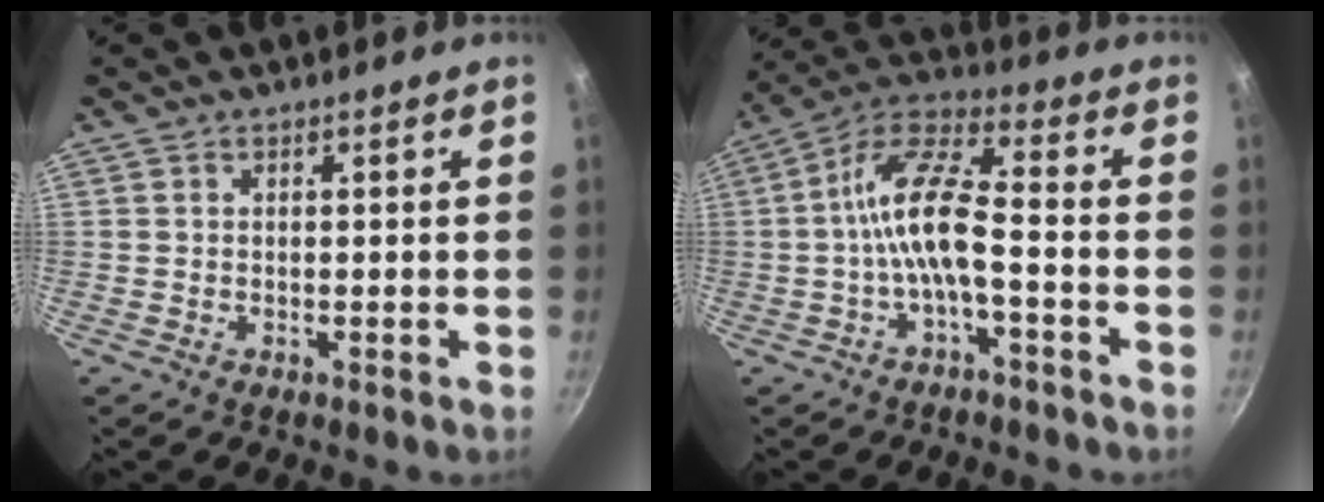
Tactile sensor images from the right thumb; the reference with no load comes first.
{"total": 11.1, "force": [-2.9, 3.9, 10.0], "torque": [-0.203, 0.046, -0.062]}